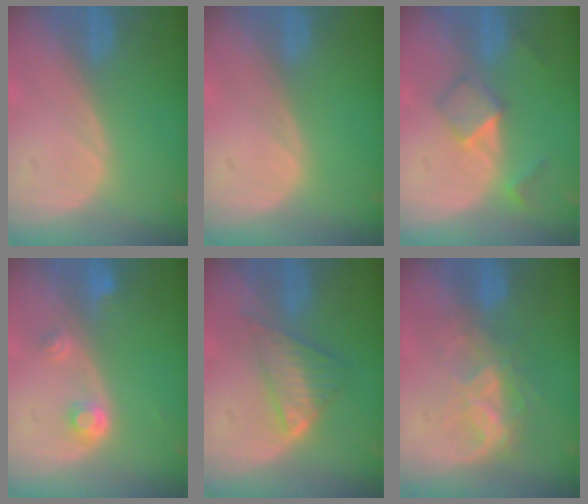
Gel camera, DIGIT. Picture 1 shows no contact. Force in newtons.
{"total": 0.0}
{"total": 5.2, "press": 4.5, "slide": 2.6}
{"total": 3.0, "press": 2.8, "slide": 1.0}
{"total": 5.8, "press": 5.4, "slide": 2.3}
{"total": 6.8, "press": 6.0, "slide": 3.3}